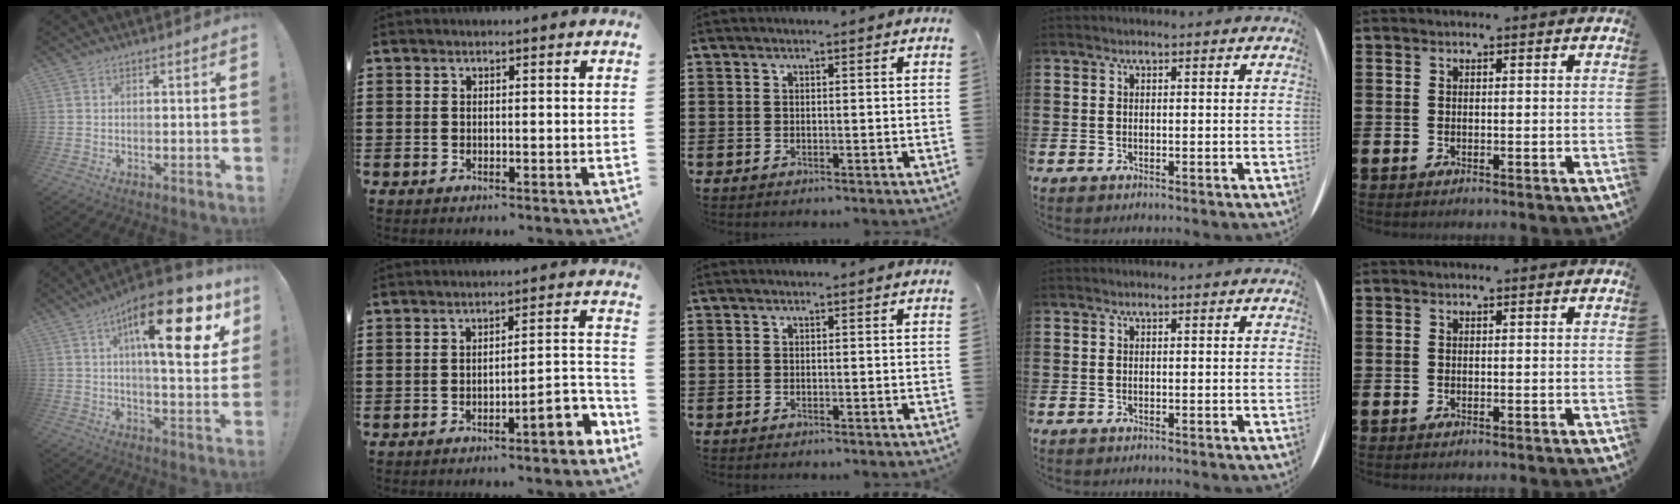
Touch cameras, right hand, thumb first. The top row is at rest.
{"thumb": {"total": 21.5, "force": [9.0, 5.9, 18.7], "torque": [-0.272, -0.042, 0.131]}, "index": {"total": 5.6, "force": [-3.6, 0.7, 4.3], "torque": [-0.063, -0.004, -0.068]}}